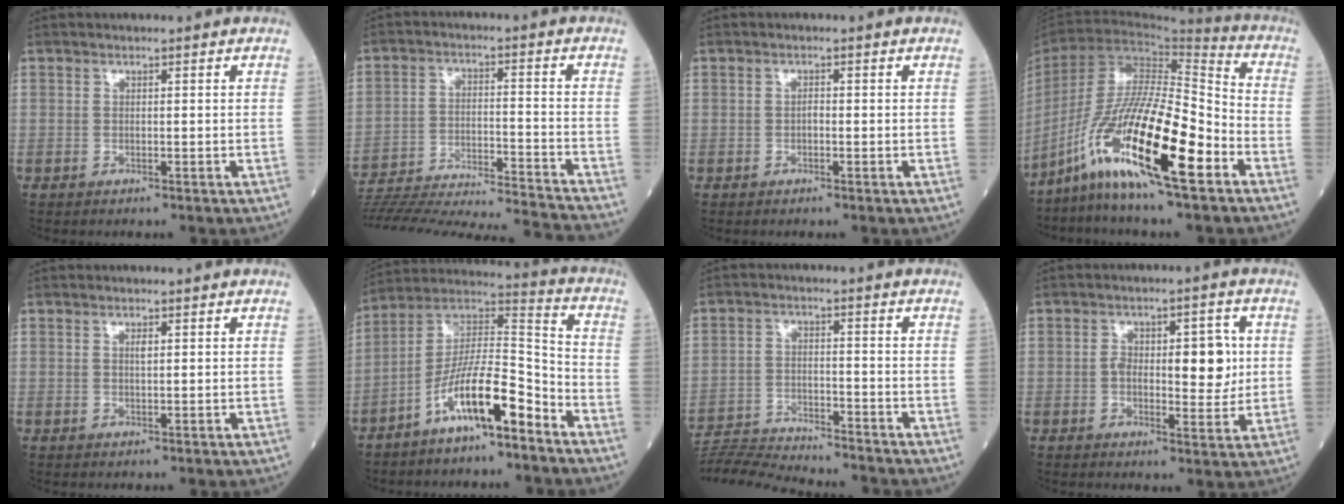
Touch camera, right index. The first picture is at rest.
{"total": 26.9, "force": [-25.4, -1.1, 9.0], "torque": [-0.140, -0.047, -0.370]}
{"total": 0.6, "force": [-0.3, 0.3, 0.5], "torque": [-0.007, 0.003, -0.008]}
{"total": 19.1, "force": [-10.1, 1.8, 16.2], "torque": [-0.324, -0.033, -0.191]}
{"total": 0.9, "force": [0.3, 0.2, 0.9], "torque": [-0.017, 0.000, 0.004]}
{"total": 13.1, "force": [-7.6, 2.4, 10.4], "torque": [-0.194, 0.020, -0.138]}
{"total": 13.2, "force": [-12.8, -0.2, 3.5], "torque": [-0.058, 0.001, -0.209]}
{"total": 8.9, "force": [0.7, 3.9, 8.0], "torque": [-0.110, 0.009, 0.012]}